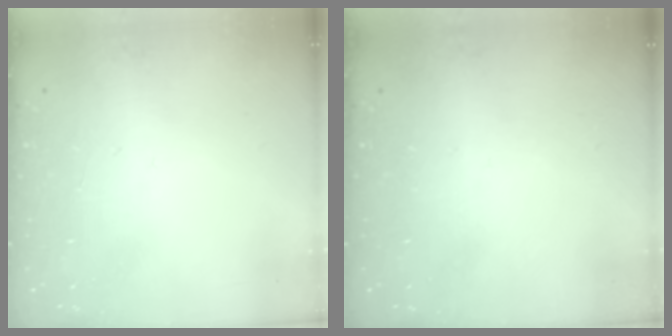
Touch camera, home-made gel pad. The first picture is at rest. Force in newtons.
{"total": 0.0}